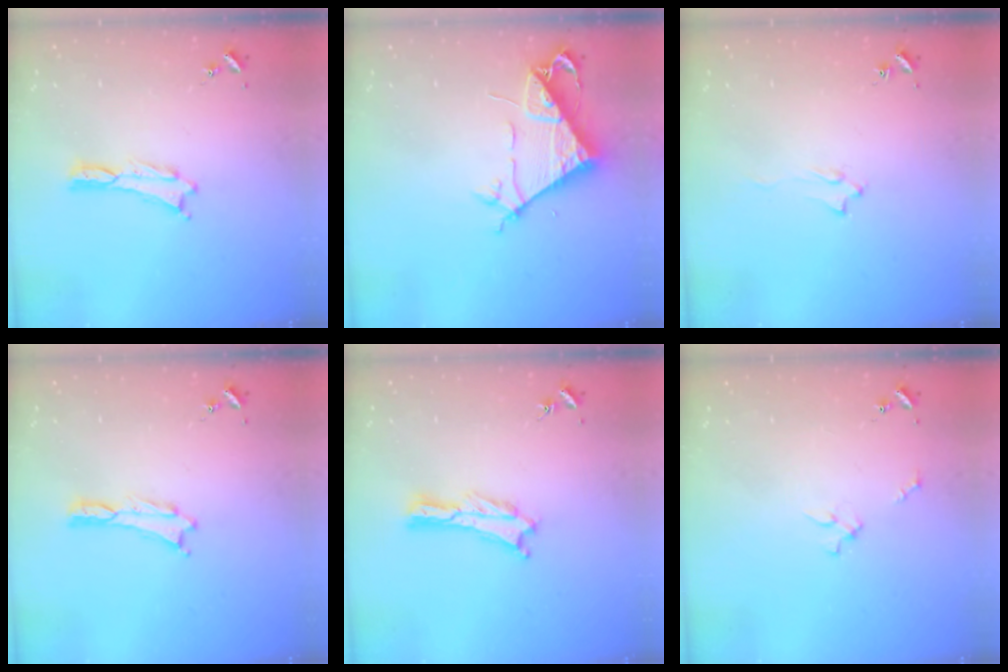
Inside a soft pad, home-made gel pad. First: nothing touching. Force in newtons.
{"total": 7.3, "press": 7.3, "slide": 0.8}
{"total": 1.6, "press": 1.5, "slide": 0.2}
{"total": 0.0}
{"total": 0.7, "press": 0.7, "slide": 0.2}
{"total": 2.3, "press": 2.2, "slide": 0.3}